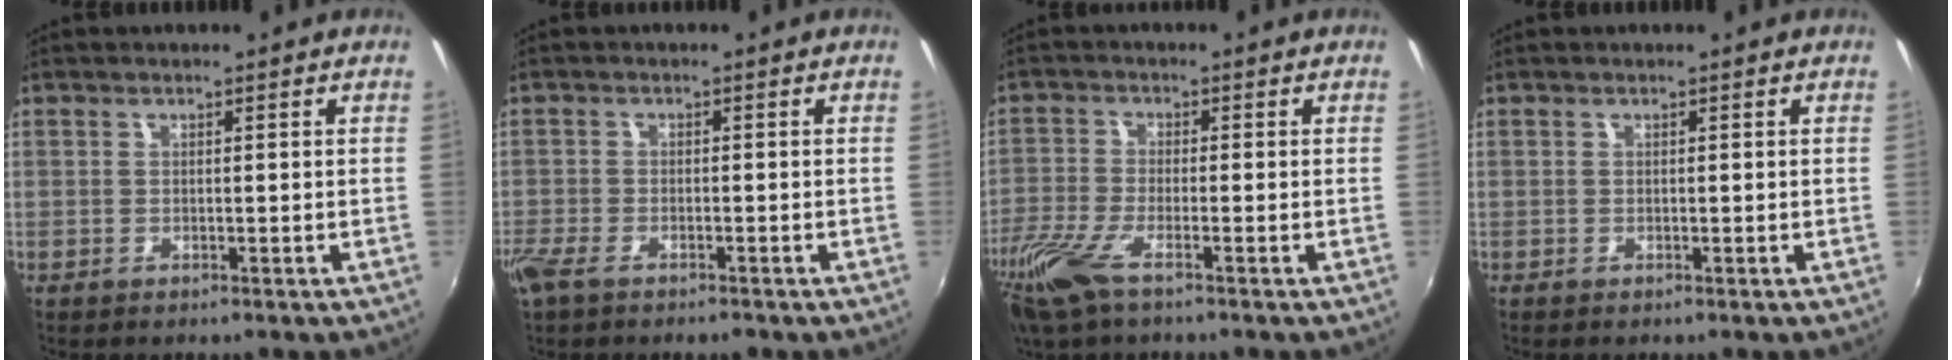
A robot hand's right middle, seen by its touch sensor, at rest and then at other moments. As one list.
[{"total": 5.4, "force": [-3.9, 2.0, 3.2], "torque": [-0.083, -0.017, -0.076]}, {"total": 9.7, "force": [-6.2, 2.5, 7.0], "torque": [-0.174, -0.029, -0.127]}, {"total": 0.0}]